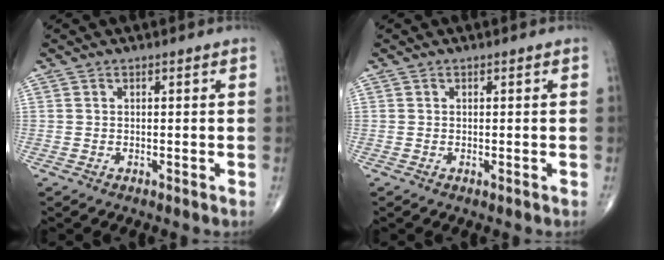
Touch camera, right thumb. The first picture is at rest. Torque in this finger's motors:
{"motor_torque": [-0.13, -0.03, -0.46, -0.08, -0.01]}